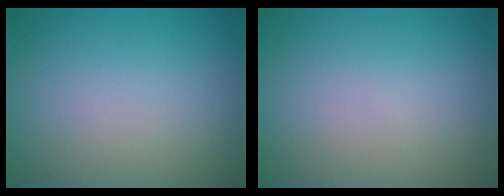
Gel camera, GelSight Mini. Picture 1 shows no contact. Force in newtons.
{"total": 0.0}